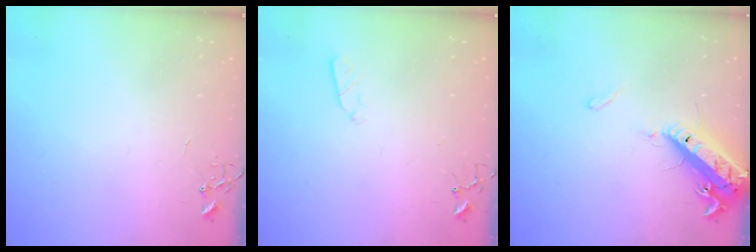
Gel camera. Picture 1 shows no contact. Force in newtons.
{"total": 2.9, "press": 2.8, "slide": 0.5}
{"total": 16.2, "press": 15.7, "slide": 3.6}